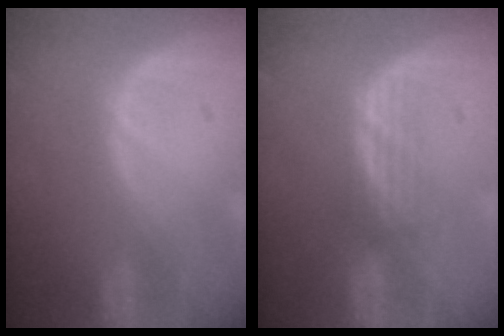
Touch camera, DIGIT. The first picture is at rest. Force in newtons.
{"total": 2.4, "press": 2.3, "slide": 0.6}